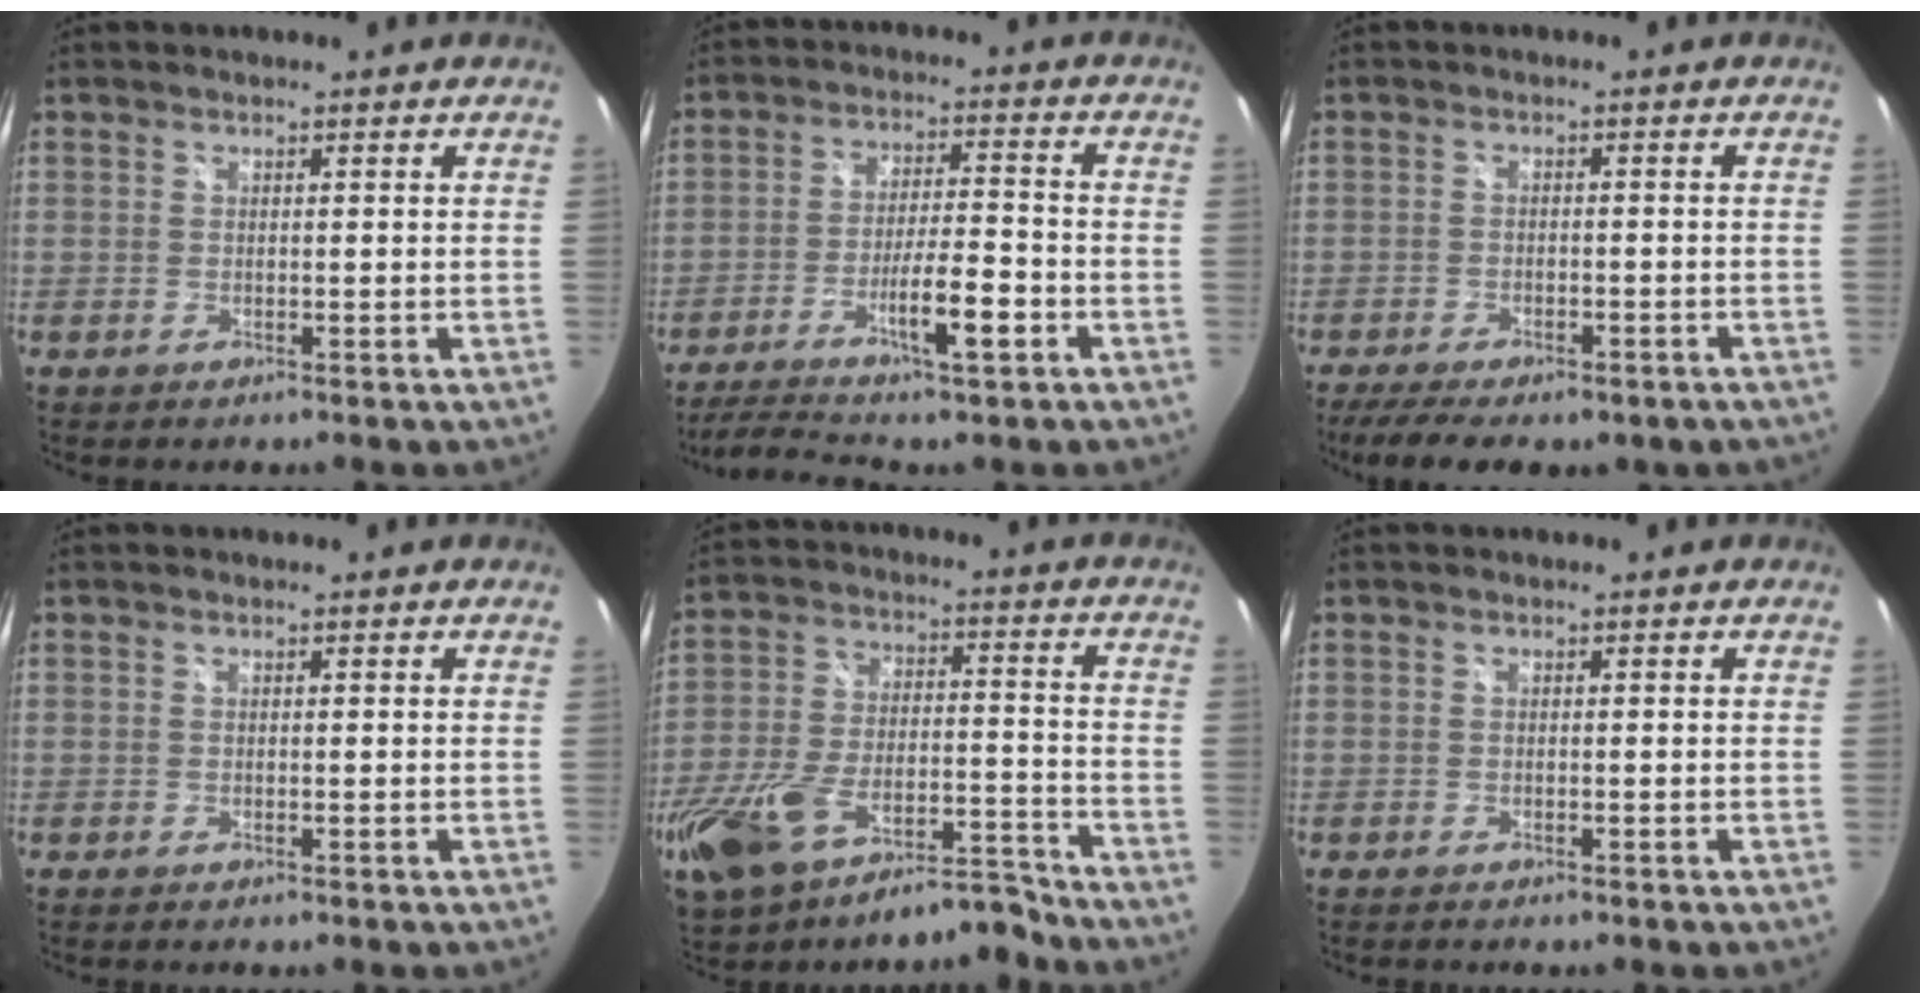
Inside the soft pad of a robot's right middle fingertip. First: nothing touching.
{"total": 11.4, "force": [-7.0, 2.0, 8.7], "torque": [-0.173, -0.001, -0.116]}
{"total": 12.0, "force": [-8.9, 4.4, 6.7], "torque": [-0.145, -0.034, -0.124]}
{"total": 0.0}
{"total": 16.8, "force": [-12.9, 6.2, 8.9], "torque": [-0.185, -0.012, -0.214]}
{"total": 0.7, "force": [-0.6, 0.2, 0.3], "torque": [-0.006, -0.002, -0.012]}